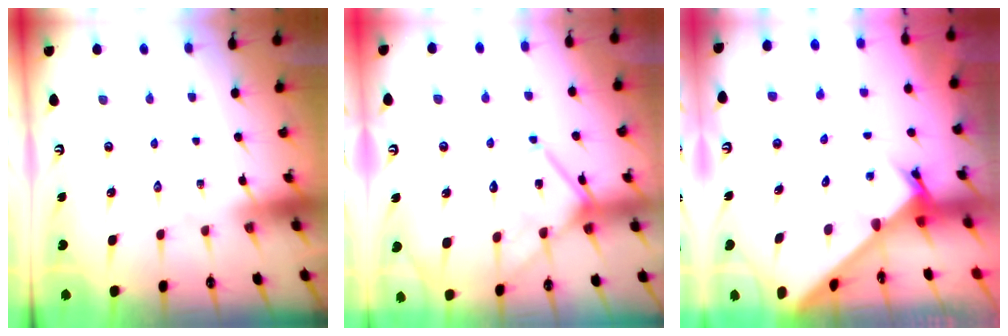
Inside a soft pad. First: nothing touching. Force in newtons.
{"total": 14.8, "press": 14.7, "slide": 1.2}
{"total": 2.7, "press": 2.7, "slide": 0.3}